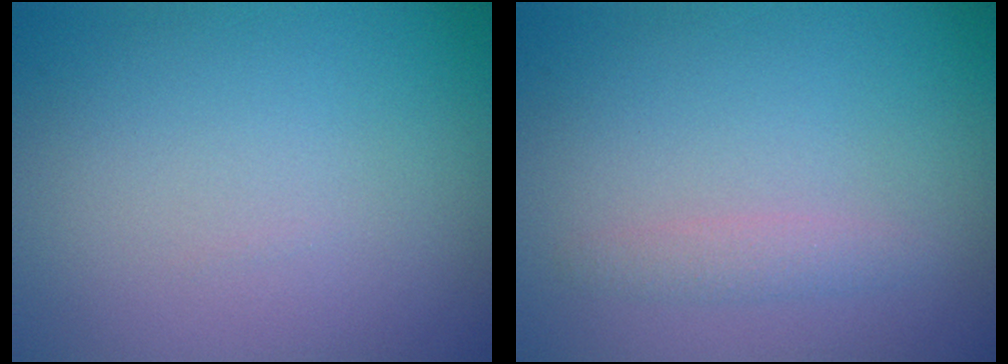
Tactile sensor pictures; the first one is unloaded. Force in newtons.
{"total": 1.3, "press": 1.3, "slide": 0.0}